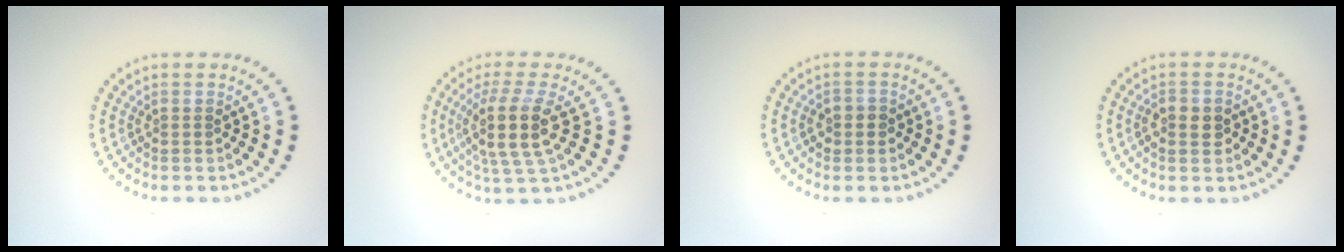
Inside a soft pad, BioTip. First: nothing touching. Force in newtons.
{"total": 4.5, "press": 3.7, "slide": 2.6}
{"total": 1.6, "press": 1.5, "slide": 0.4}
{"total": 2.1, "press": 2.0, "slide": 0.7}